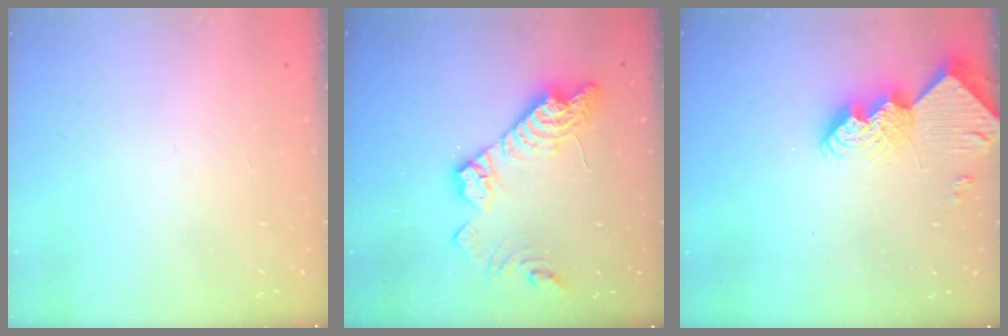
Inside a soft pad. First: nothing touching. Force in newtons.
{"total": 17.0, "press": 16.9, "slide": 1.3}
{"total": 9.5, "press": 9.5, "slide": 0.8}